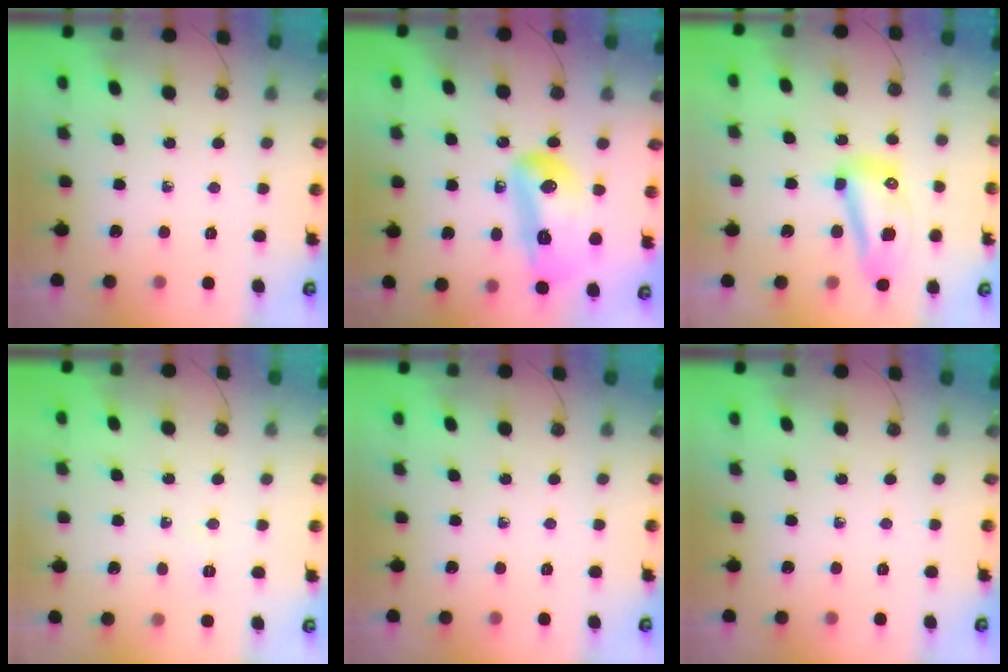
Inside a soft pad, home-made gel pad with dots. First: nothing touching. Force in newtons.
{"total": 15.4, "press": 15.3, "slide": 1.9}
{"total": 11.7, "press": 11.5, "slide": 2.0}
{"total": 16.1, "press": 5.3, "slide": 15.2}
{"total": 0.0}
{"total": 0.0}